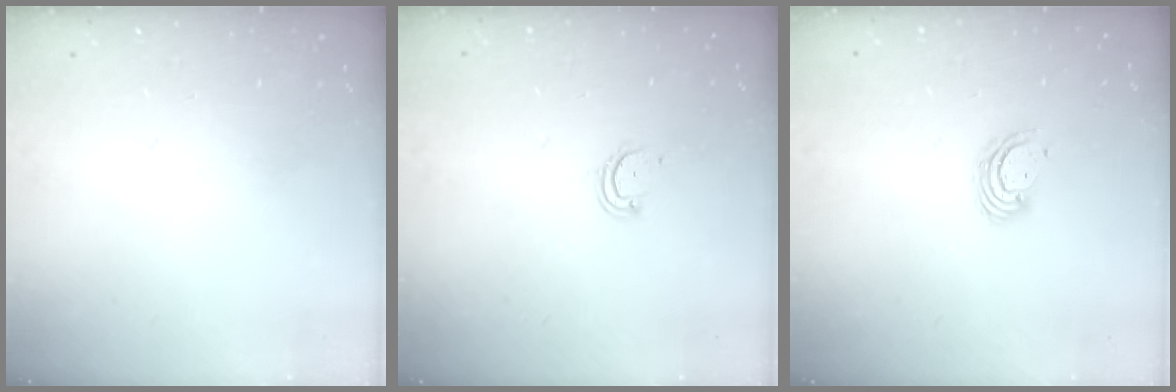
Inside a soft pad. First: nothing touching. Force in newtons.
{"total": 2.3, "press": 2.3, "slide": 0.2}
{"total": 4.6, "press": 4.6, "slide": 0.2}